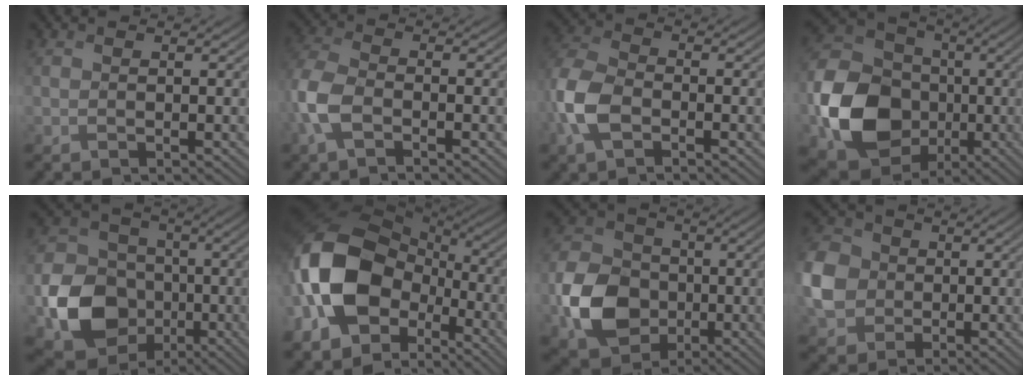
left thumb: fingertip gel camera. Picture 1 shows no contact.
{"total": 5.7, "force": [-2.9, 2.7, 4.1], "torque": [-0.107, -0.001, -0.074]}
{"total": 6.9, "force": [-3.2, 3.9, 4.7], "torque": [-0.123, -0.001, -0.082]}
{"total": 14.6, "force": [-4.1, 11.9, 7.5], "torque": [-0.172, -0.031, -0.087]}
{"total": 12.1, "force": [-3.9, 10.0, 5.6], "torque": [-0.126, -0.027, -0.082]}
{"total": 16.9, "force": [-5.6, 11.7, 10.9], "torque": [-0.245, -0.016, -0.121]}
{"total": 9.9, "force": [-3.1, 7.9, 5.1], "torque": [-0.113, -0.008, -0.072]}
{"total": 7.5, "force": [-1.0, 6.5, 3.5], "torque": [-0.104, 0.000, -0.031]}